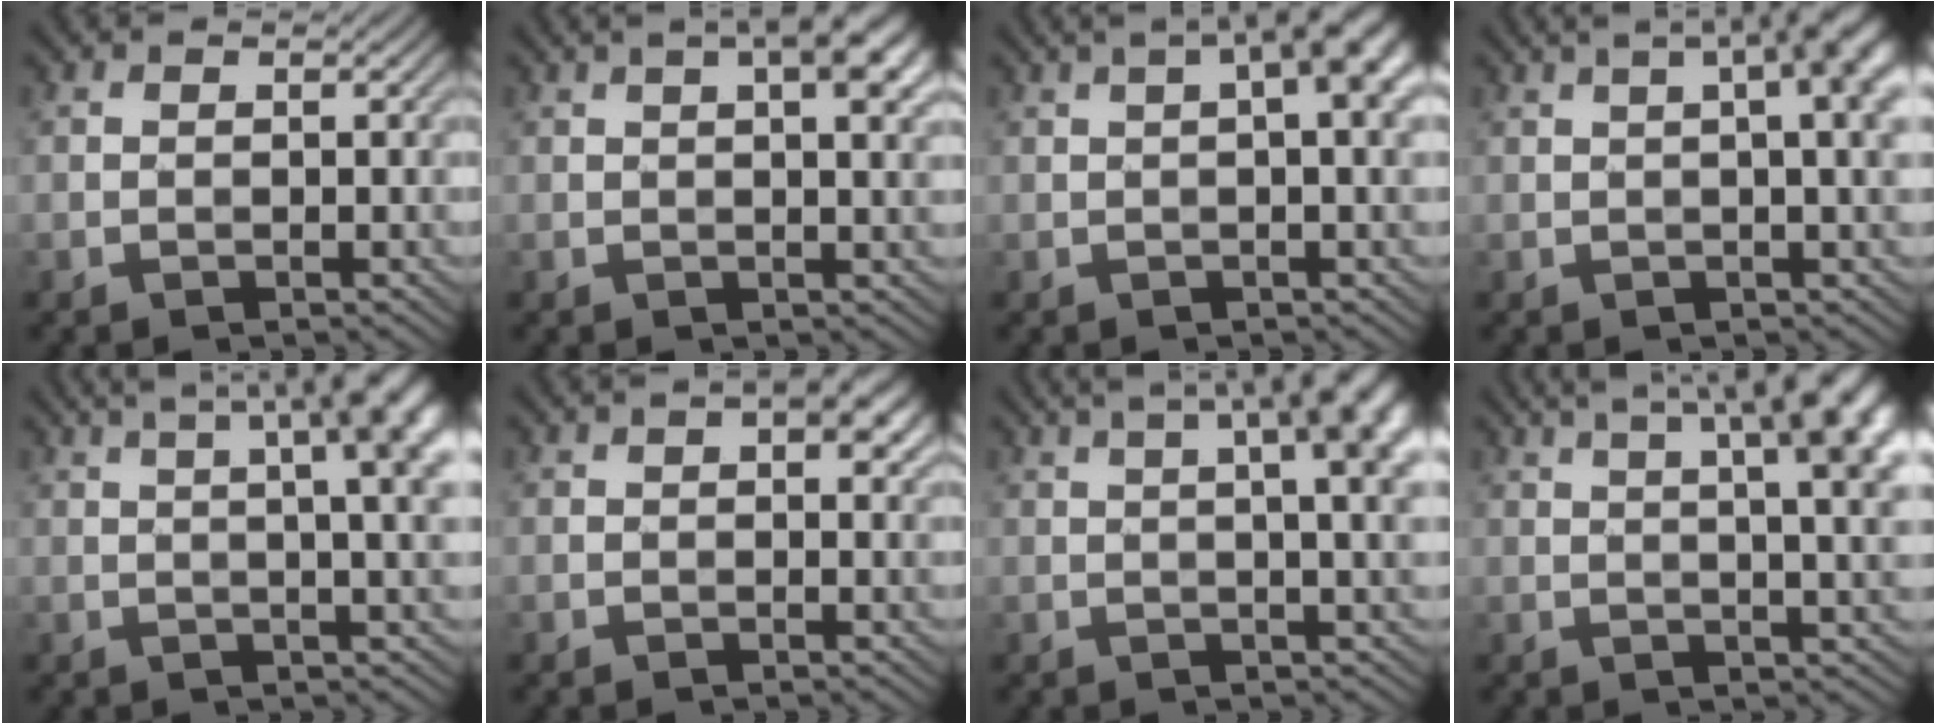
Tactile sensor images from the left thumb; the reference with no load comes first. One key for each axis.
{"total": 8.6, "fx": 3.4, "fy": 2.9, "fz": 7.3, "tx": -0.097, "ty": 0.017, "tz": 0.041}
{"total": 9.0, "fx": 3.0, "fy": 2.6, "fz": 8.1, "tx": -0.112, "ty": 0.028, "tz": 0.030}
{"total": 12.3, "fx": 4.2, "fy": 3.8, "fz": 10.9, "tx": -0.128, "ty": 0.049, "tz": 0.037}
{"total": 15.4, "fx": 6.1, "fy": 4.9, "fz": 13.2, "tx": -0.144, "ty": 0.059, "tz": 0.062}
{"total": 6.2, "fx": 2.5, "fy": 2.8, "fz": 4.9, "tx": -0.066, "ty": 0.013, "tz": 0.027}
{"total": 14.9, "fx": 5.8, "fy": 4.9, "fz": 12.8, "tx": -0.142, "ty": 0.058, "tz": 0.058}
{"total": 17.2, "fx": 7.3, "fy": 5.6, "fz": 14.5, "tx": -0.167, "ty": 0.056, "tz": 0.084}